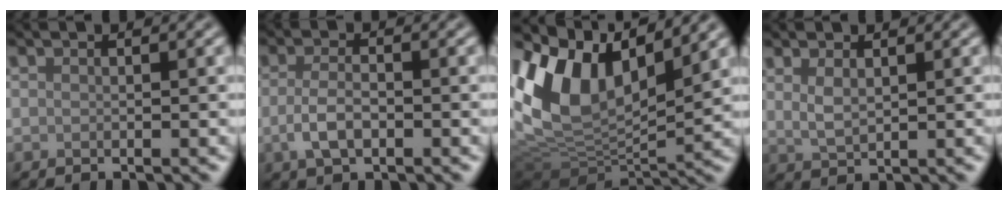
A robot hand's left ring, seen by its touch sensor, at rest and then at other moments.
{"total": 2.8, "force": [-0.8, 1.4, 2.3], "torque": [-0.049, -0.002, -0.016]}
{"total": 12.6, "force": [3.7, 7.3, 9.6], "torque": [-0.202, 0.009, 0.071]}
{"total": 1.8, "force": [0.9, 0.7, 1.3], "torque": [-0.031, -0.002, 0.024]}